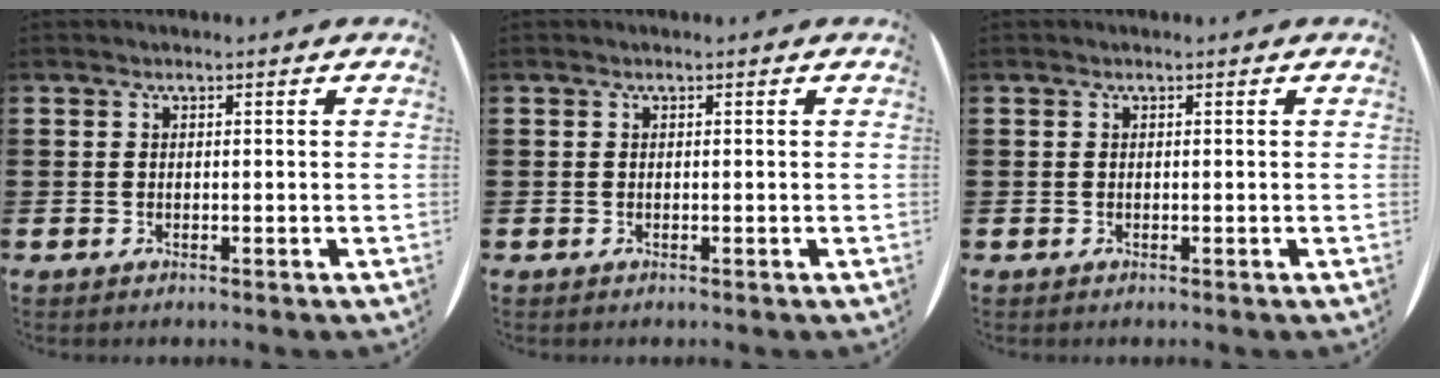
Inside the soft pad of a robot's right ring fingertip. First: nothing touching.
{"total": 0.0}
{"total": 0.0}